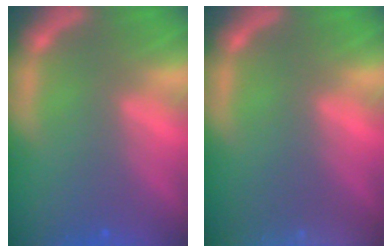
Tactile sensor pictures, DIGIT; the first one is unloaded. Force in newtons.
{"total": 9.0}